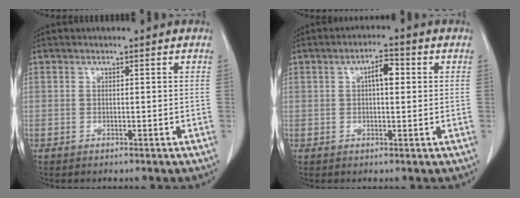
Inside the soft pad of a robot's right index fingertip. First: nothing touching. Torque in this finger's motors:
{"motor_torque": [0.05, 0.05, 0.07, 0.04]}